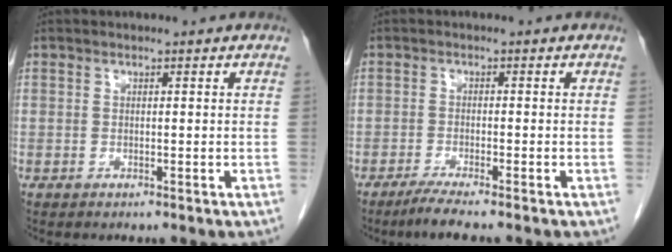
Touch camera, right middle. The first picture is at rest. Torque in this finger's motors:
{"motor_torque": [0.10, -0.07, 0.01, 0.03]}